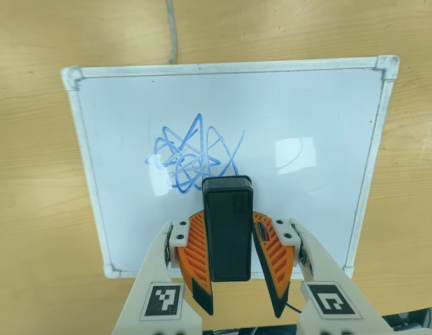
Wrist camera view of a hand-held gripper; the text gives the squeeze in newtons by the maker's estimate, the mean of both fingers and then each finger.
{"total": 5.9, "left": 5.5, "right": 6.2}